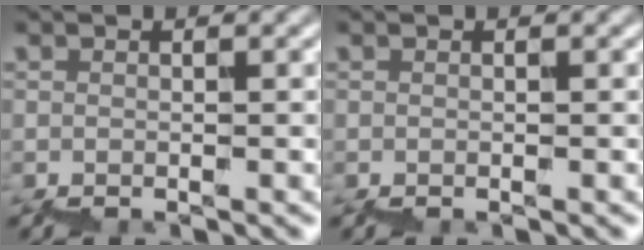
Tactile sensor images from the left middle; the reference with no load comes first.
{"total": 0.0}